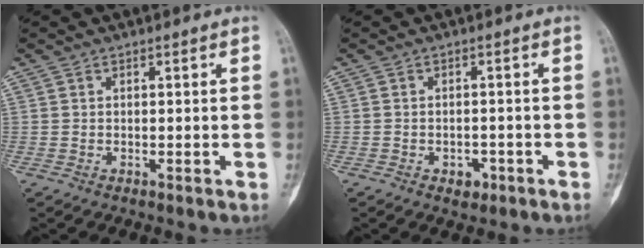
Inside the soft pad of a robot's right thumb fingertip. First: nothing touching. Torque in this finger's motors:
{"motor_torque": [0.29, -0.08, 0.05, -0.31, 0.07]}